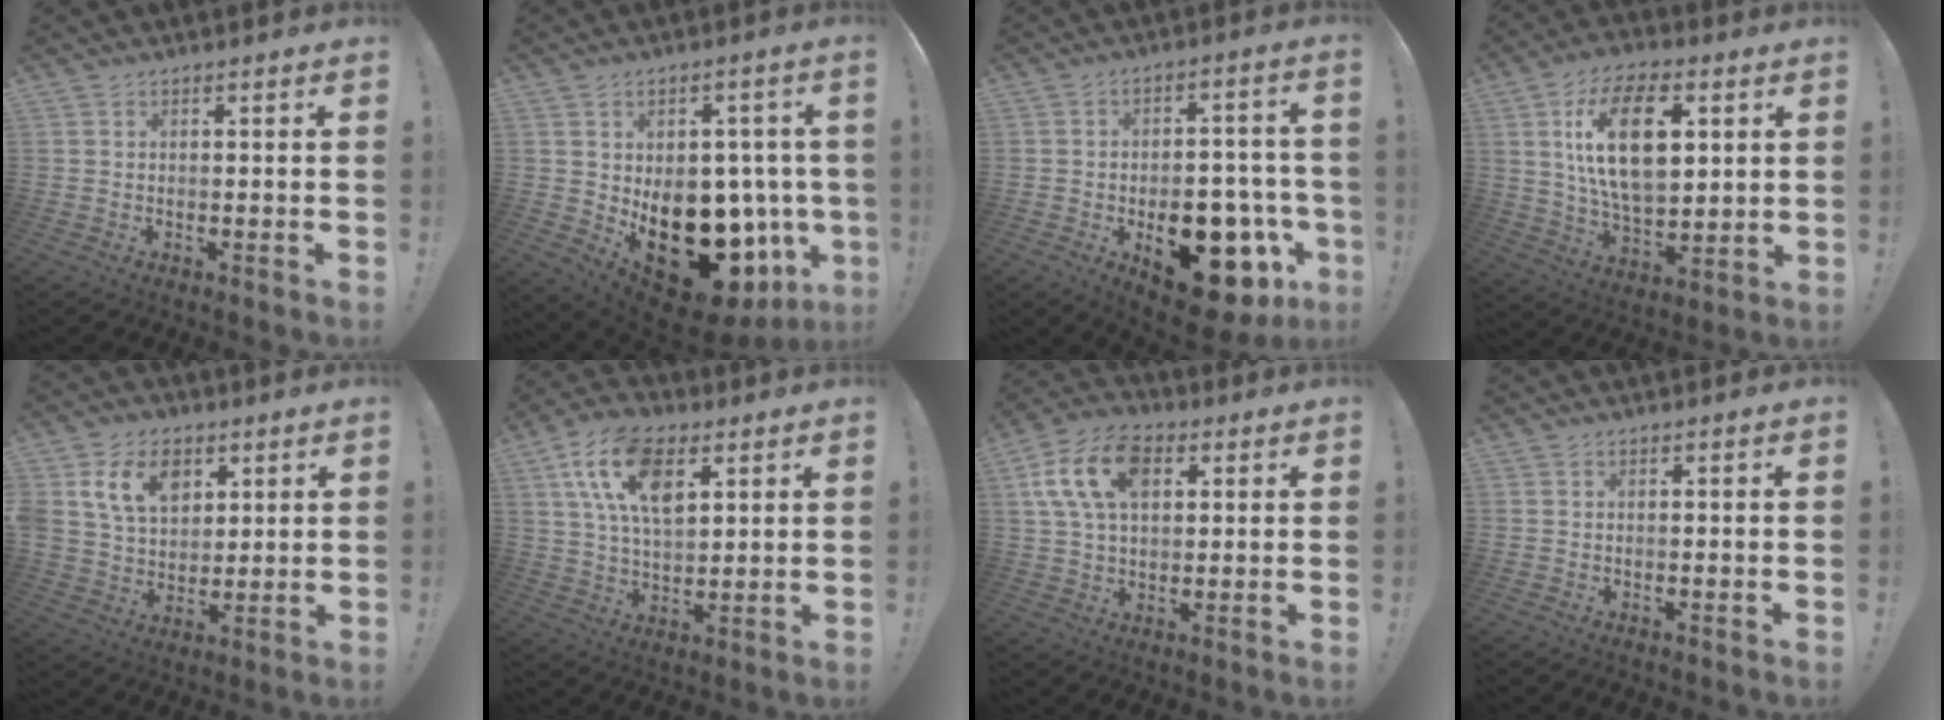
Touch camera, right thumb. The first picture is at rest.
{"total": 20.6, "force": [-5.1, 13.8, 14.5], "torque": [-0.187, 0.010, -0.052]}
{"total": 18.6, "force": [-7.5, 10.4, 13.5], "torque": [-0.149, 0.047, -0.101]}
{"total": 20.6, "force": [5.7, 11.3, 16.3], "torque": [-0.288, -0.003, 0.086]}
{"total": 14.0, "force": [6.1, 10.3, 7.2], "torque": [-0.119, -0.013, 0.120]}
{"total": 16.5, "force": [6.9, 9.3, 11.7], "torque": [-0.206, -0.007, 0.125]}
{"total": 15.7, "force": [5.2, 10.1, 10.8], "torque": [-0.200, 0.002, 0.101]}
{"total": 0.0}